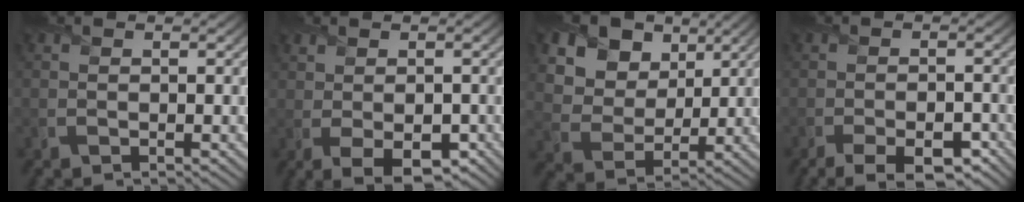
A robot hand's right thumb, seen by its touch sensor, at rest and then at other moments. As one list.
[{"total": 4.8, "force": [-1.3, 2.3, 4.0], "torque": [-0.079, -0.011, -0.011]}, {"total": 15.7, "force": [8.9, 10.9, 6.8], "torque": [-0.205, 0.017, 0.190]}, {"total": 7.3, "force": [-4.9, 2.7, 4.8], "torque": [-0.077, -0.010, -0.069]}]